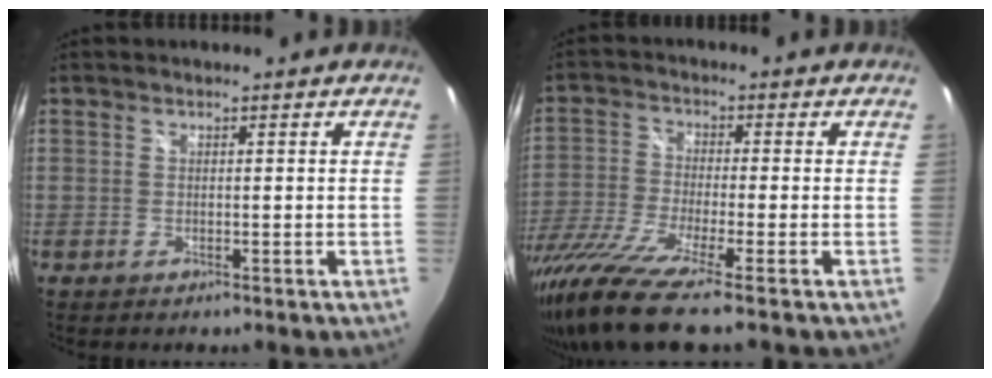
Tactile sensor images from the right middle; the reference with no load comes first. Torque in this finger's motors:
{"motor_torque": [1.17, -0.97, 0.55, 0.21]}